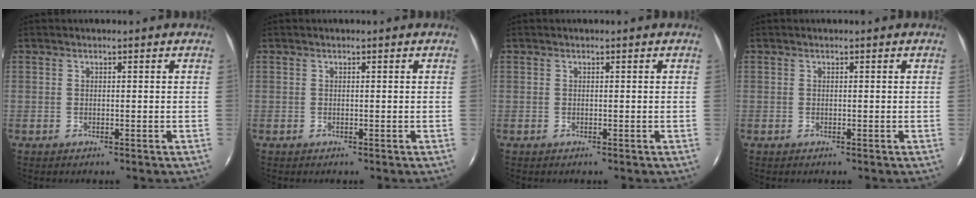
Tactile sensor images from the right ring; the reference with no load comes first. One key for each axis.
{"total": 0.0}
{"total": 0.0}
{"total": 0.0}